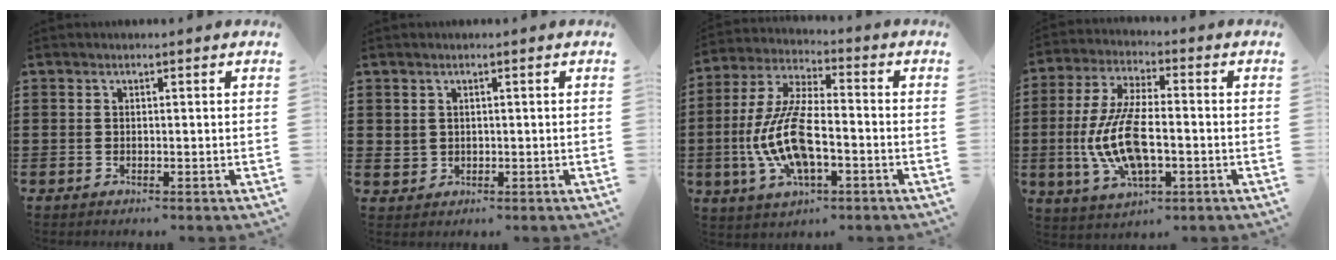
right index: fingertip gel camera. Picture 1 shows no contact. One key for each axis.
{"total": 1.4, "fx": 0.8, "fy": 1.1, "fz": 0.2, "tx": -0.008, "ty": 0.003, "tz": 0.015}
{"total": 11.9, "fx": -3.0, "fy": 4.6, "fz": 10.6, "tx": -0.251, "ty": -0.014, "tz": -0.063}
{"total": 12.0, "fx": -2.3, "fy": 4.8, "fz": 10.7, "tx": -0.246, "ty": -0.015, "tz": -0.047}